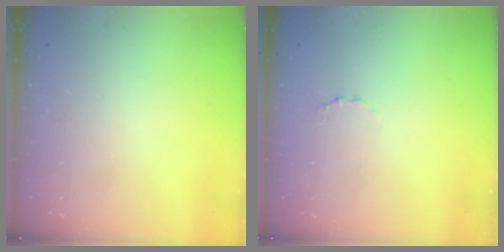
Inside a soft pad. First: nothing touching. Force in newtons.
{"total": 2.0, "press": 1.9, "slide": 0.4}